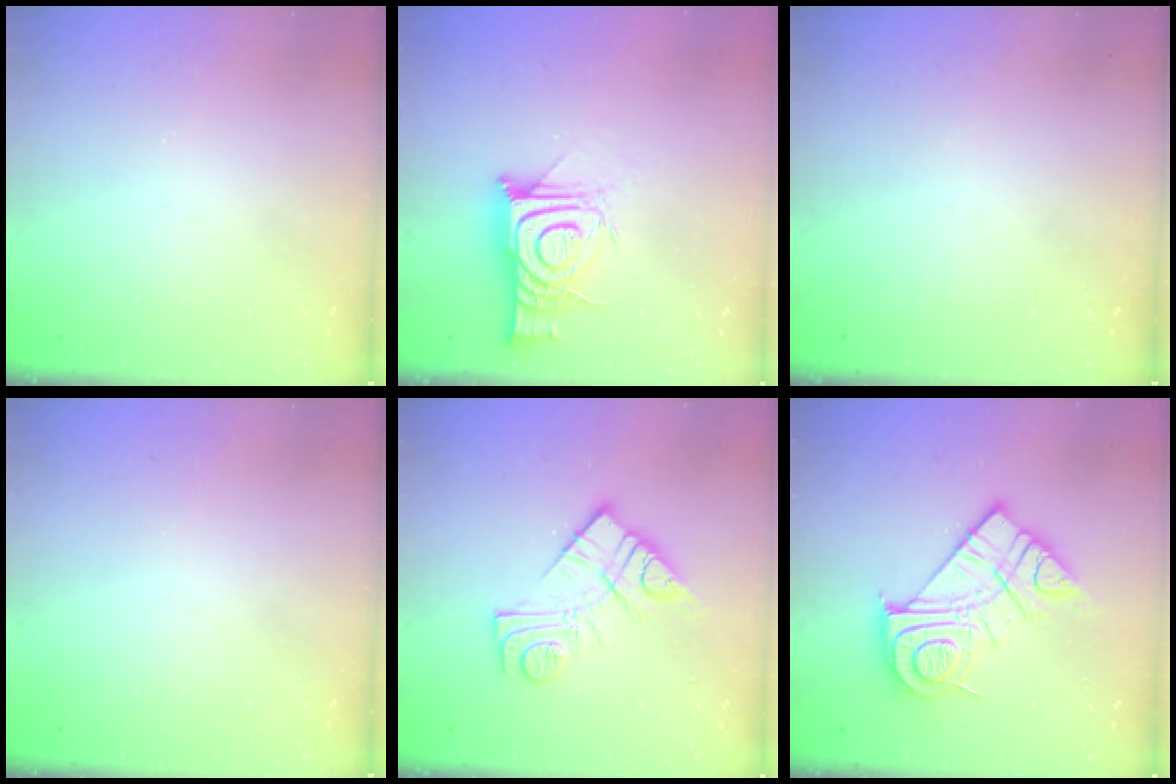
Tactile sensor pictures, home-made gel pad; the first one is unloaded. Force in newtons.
{"total": 12.7, "press": 12.6, "slide": 1.1}
{"total": 0.0}
{"total": 0.0}
{"total": 14.0, "press": 14.0, "slide": 0.9}
{"total": 18.1, "press": 18.0, "slide": 1.5}